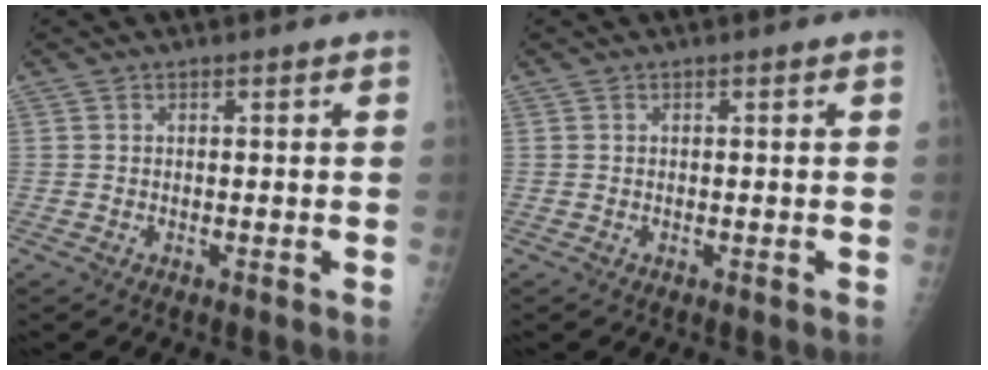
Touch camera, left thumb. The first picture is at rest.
{"total": 0.0}